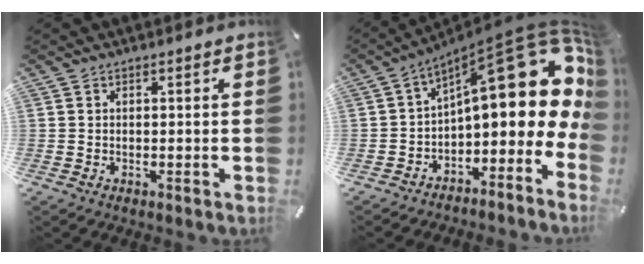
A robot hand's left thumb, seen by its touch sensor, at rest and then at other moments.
{"total": 21.8, "force": [8.3, 10.2, 17.4], "torque": [-0.212, -0.071, 0.135]}